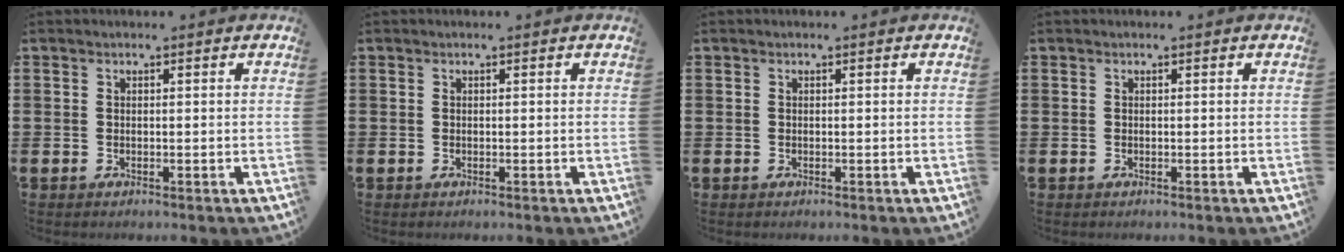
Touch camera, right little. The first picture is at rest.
{"total": 0.0}
{"total": 0.0}
{"total": 0.0}